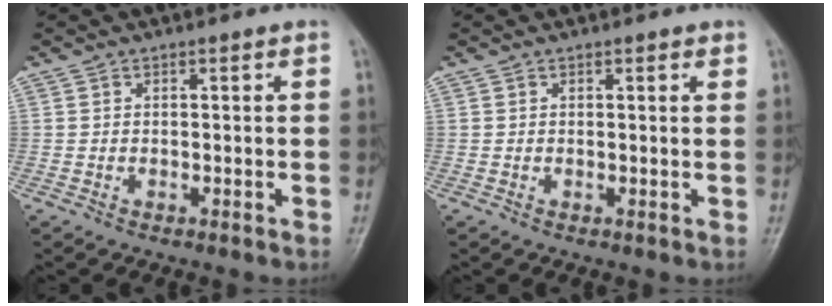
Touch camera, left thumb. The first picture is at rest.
{"total": 1.2, "force": [0.7, 0.5, 0.8], "torque": [-0.007, -0.002, 0.007]}